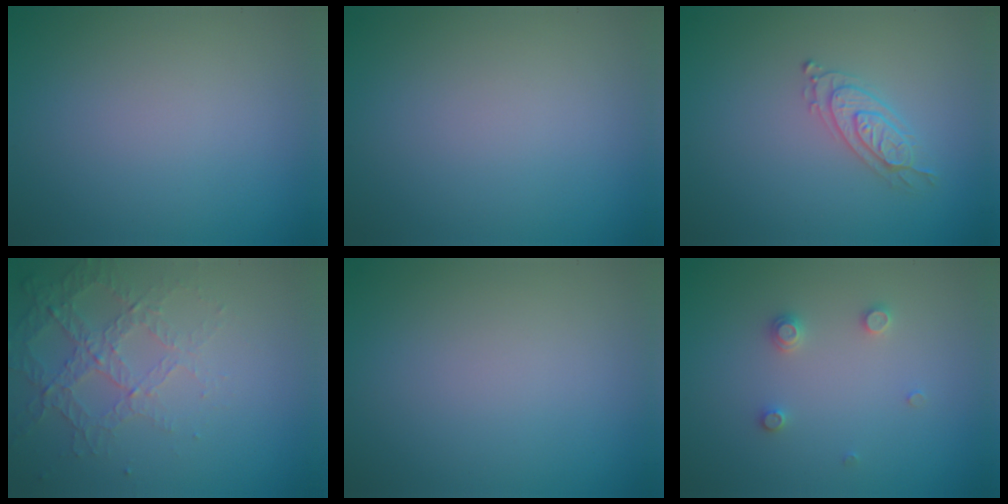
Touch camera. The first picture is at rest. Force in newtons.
{"total": 0.0}
{"total": 2.1, "press": 2.1, "slide": 0.5}
{"total": 4.0, "press": 3.0, "slide": 2.8}
{"total": 0.0}
{"total": 1.5, "press": 1.5, "slide": 0.2}